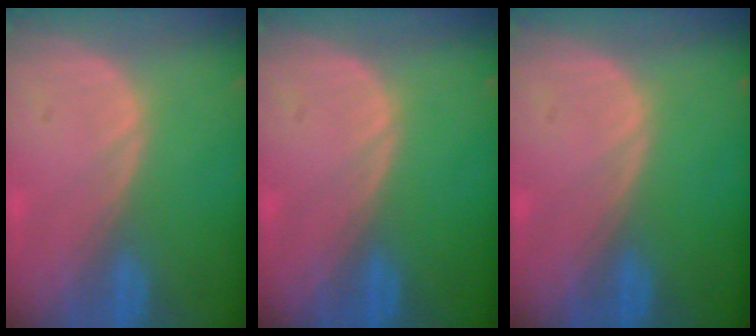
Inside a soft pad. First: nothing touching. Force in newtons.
{"total": 0.0}
{"total": 0.0}